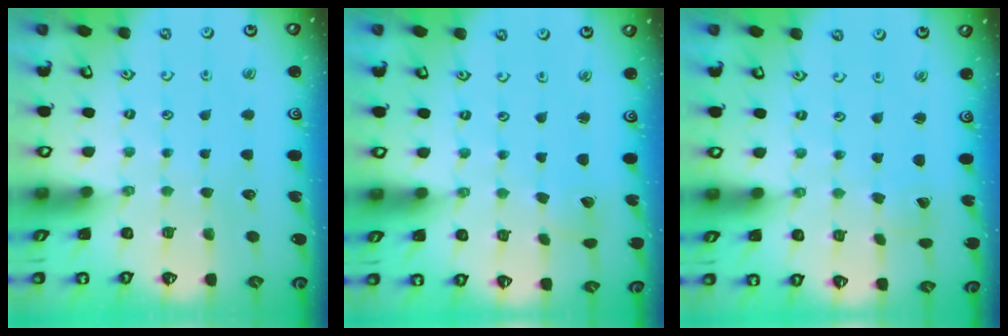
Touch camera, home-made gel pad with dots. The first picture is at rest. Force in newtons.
{"total": 2.7, "press": 2.7, "slide": 0.2}
{"total": 0.7, "press": 0.7, "slide": 0.0}